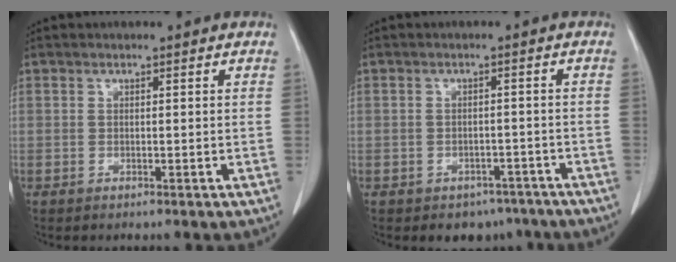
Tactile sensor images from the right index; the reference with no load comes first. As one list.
[{"total": 4.8, "force": [-3.6, 3.0, 0.8], "torque": [0.006, 0.017, -0.044]}]